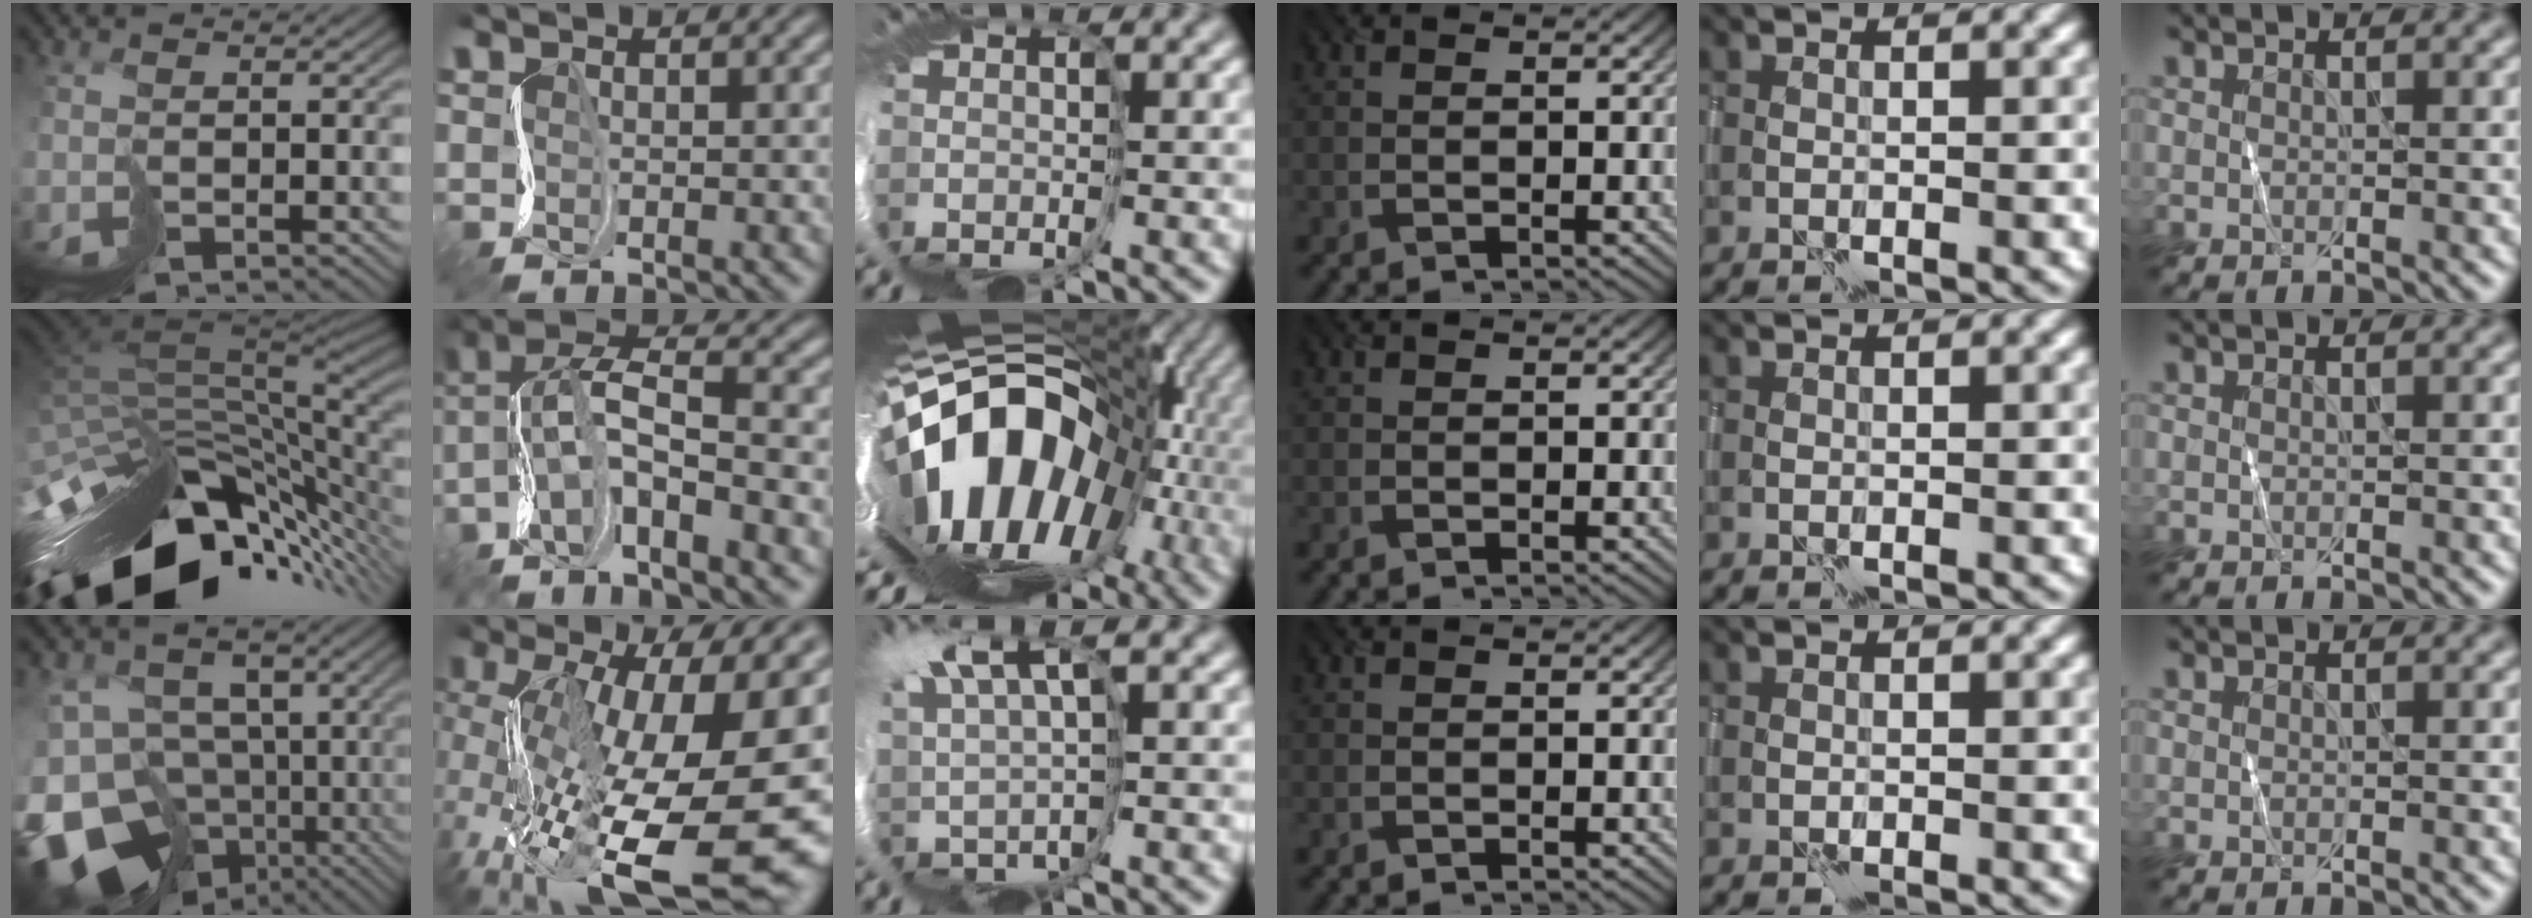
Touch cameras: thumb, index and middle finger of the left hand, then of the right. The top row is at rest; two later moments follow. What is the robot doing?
{"motion": "cut", "object": "tissue"}